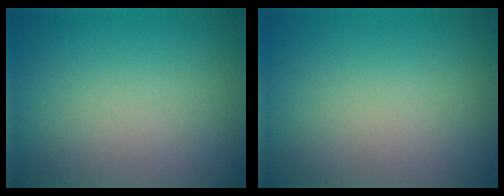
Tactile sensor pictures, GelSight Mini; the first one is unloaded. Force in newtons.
{"total": 0.0}